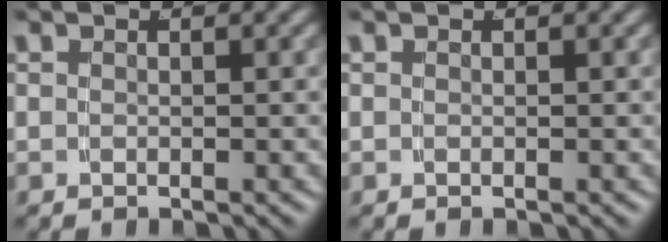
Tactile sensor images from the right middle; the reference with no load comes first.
{"total": 0.0}